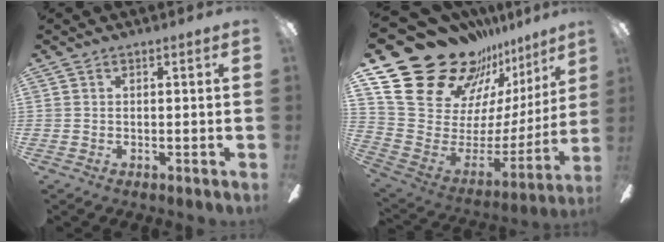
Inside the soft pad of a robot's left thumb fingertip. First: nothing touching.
{"total": 26.5, "force": [19.9, 13.7, 10.8], "torque": [-0.175, -0.140, 0.381]}